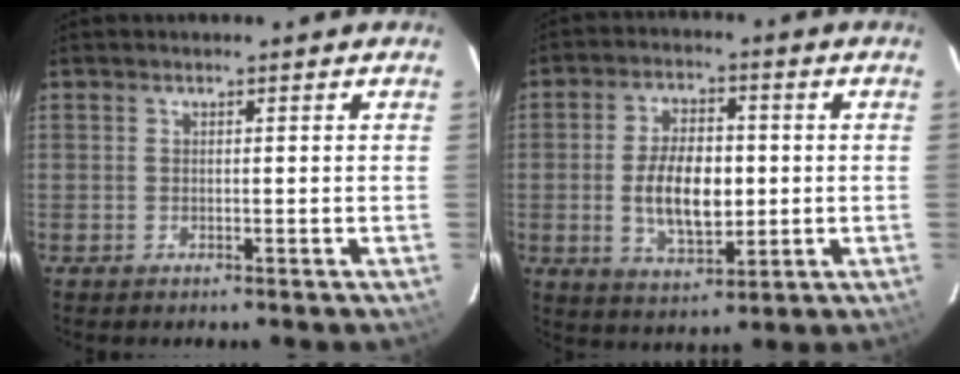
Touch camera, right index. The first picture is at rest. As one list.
[{"total": 10.7, "force": [-0.7, 5.5, 9.1], "torque": [-0.172, 0.001, -0.006]}]